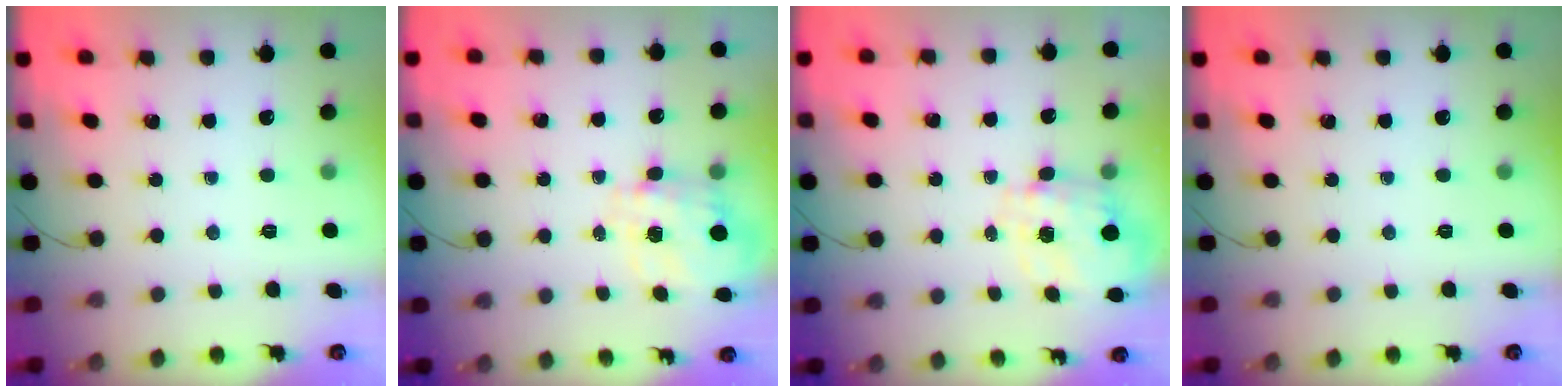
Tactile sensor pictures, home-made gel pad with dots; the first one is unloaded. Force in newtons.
{"total": 3.4, "press": 3.2, "slide": 1.0}
{"total": 3.0, "press": 2.7, "slide": 1.2}
{"total": 0.0}